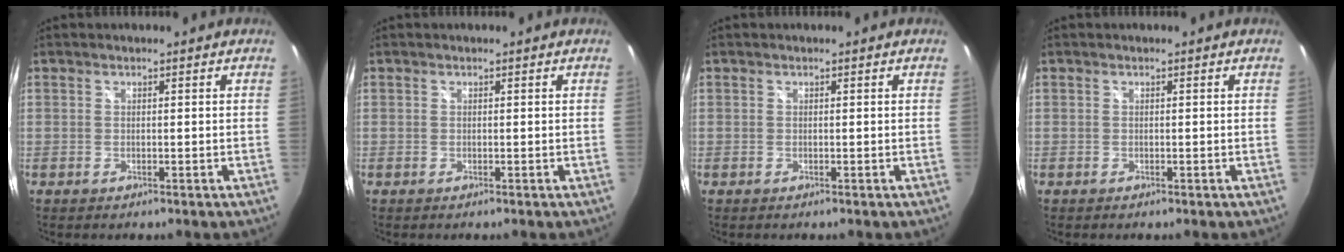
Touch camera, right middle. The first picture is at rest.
{"total": 0.0}
{"total": 0.0}
{"total": 0.0}